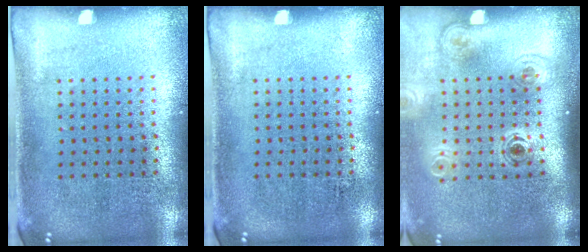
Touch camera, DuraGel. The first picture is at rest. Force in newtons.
{"total": 0.0}
{"total": 1.8, "press": 1.2, "slide": 1.3}